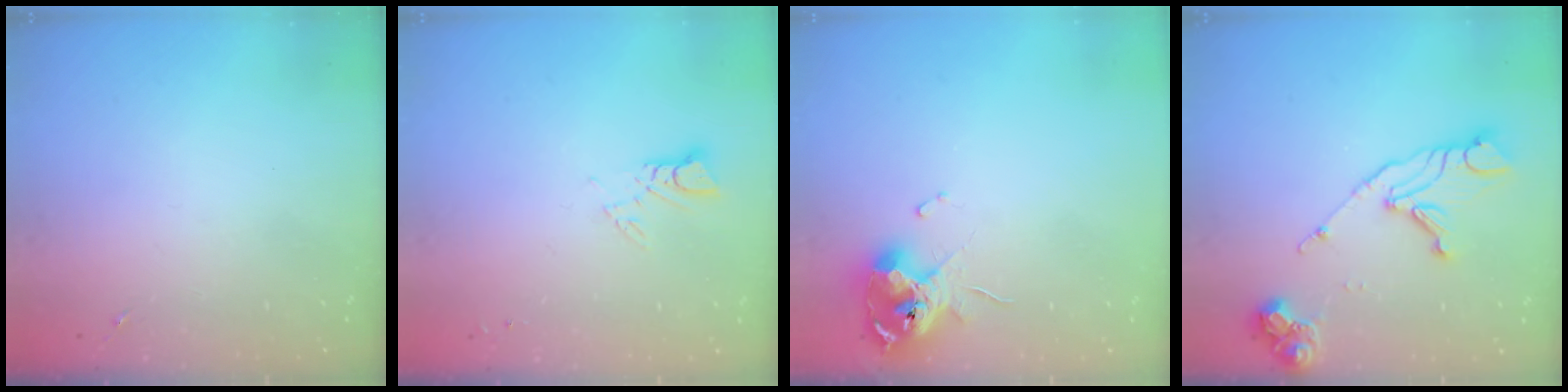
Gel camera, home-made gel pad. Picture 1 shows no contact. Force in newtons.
{"total": 3.7, "press": 3.7, "slide": 0.4}
{"total": 11.9, "press": 11.8, "slide": 1.4}
{"total": 14.7, "press": 14.6, "slide": 1.7}